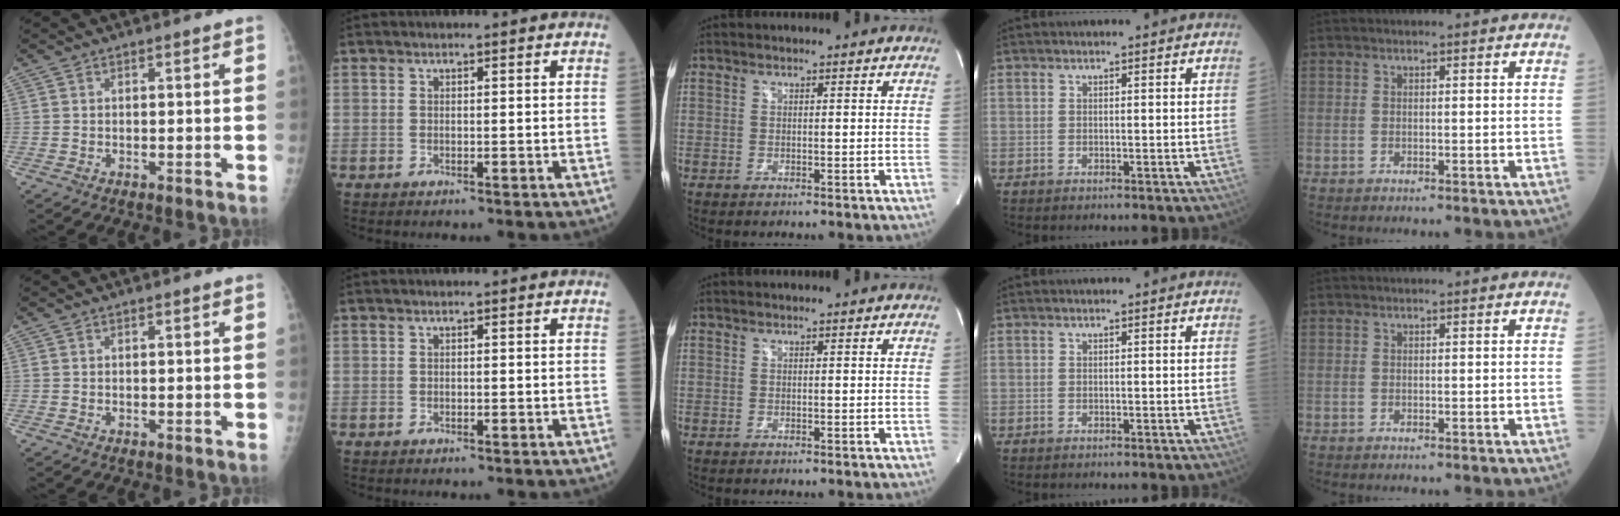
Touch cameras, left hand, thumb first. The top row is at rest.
{}